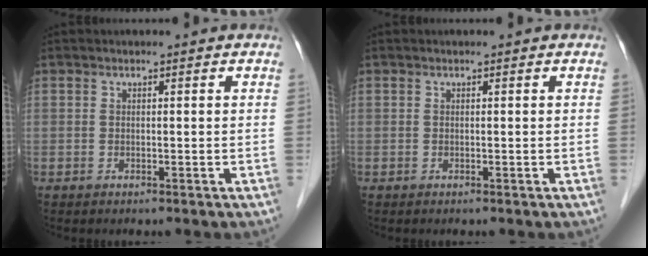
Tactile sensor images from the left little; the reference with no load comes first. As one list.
[{"total": 0.0}]